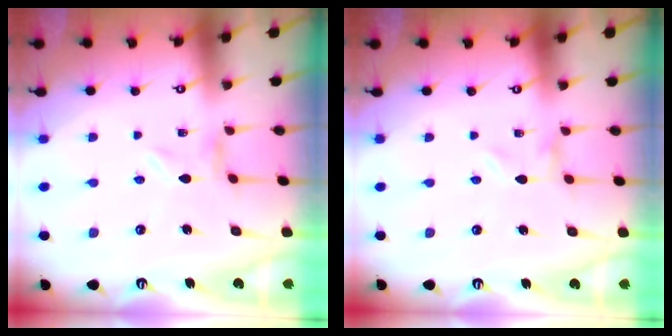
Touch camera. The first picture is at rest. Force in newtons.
{"total": 0.0}